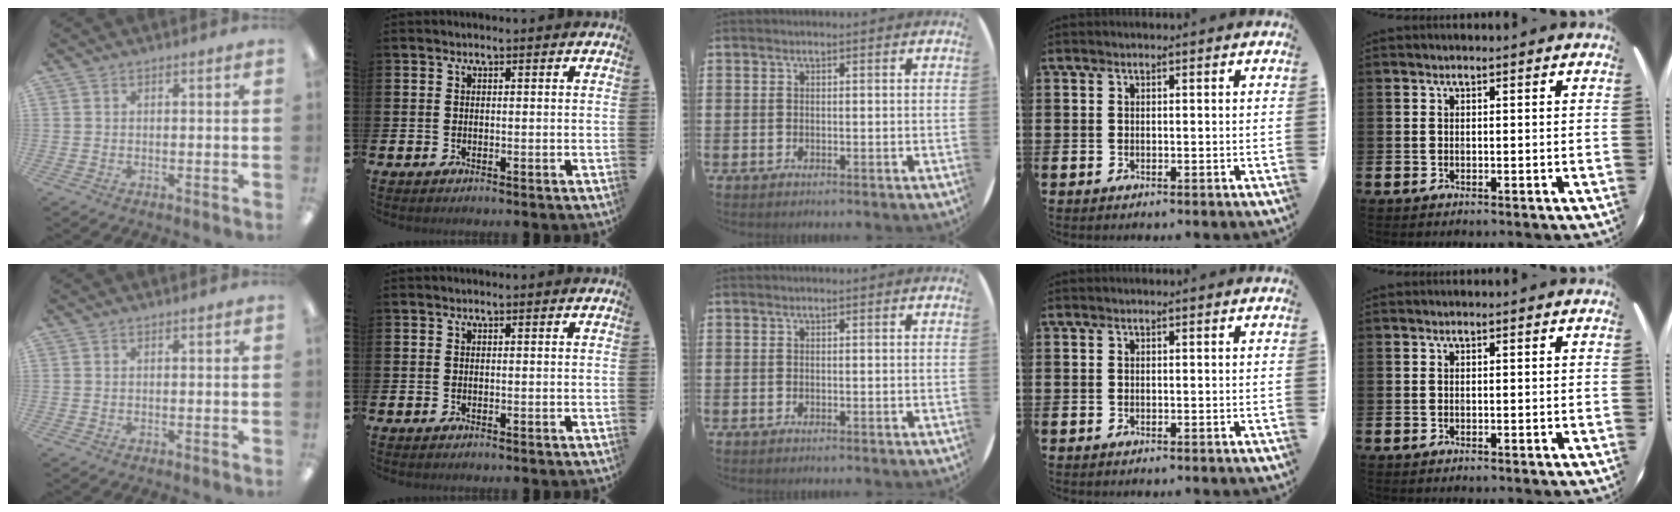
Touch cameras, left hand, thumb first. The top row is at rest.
{}